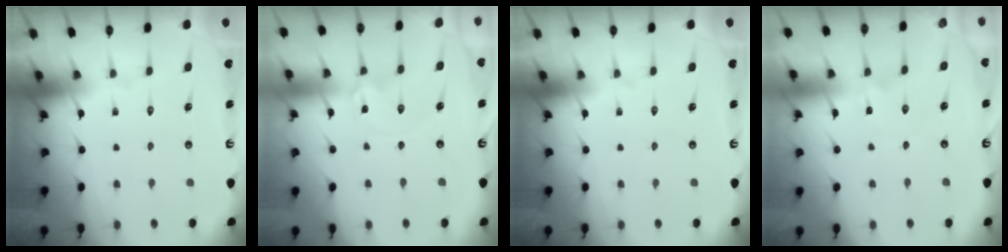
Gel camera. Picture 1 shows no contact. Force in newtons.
{"total": 0.0}
{"total": 0.0}
{"total": 0.6, "press": 0.6, "slide": 0.1}